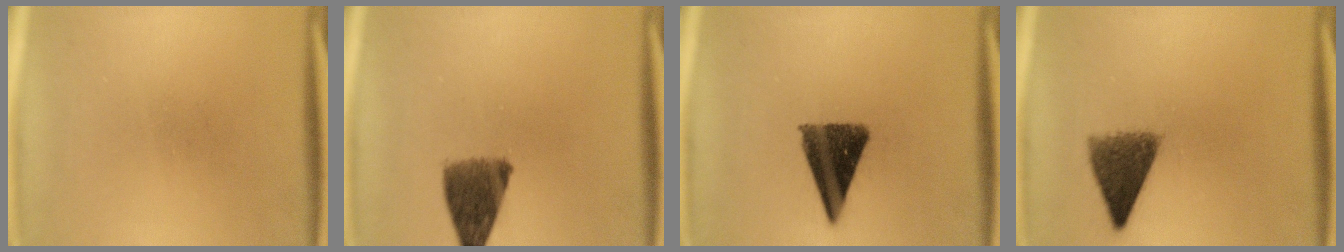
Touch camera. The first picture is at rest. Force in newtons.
{"total": 8.1}
{"total": 11.2}
{"total": 6.8}